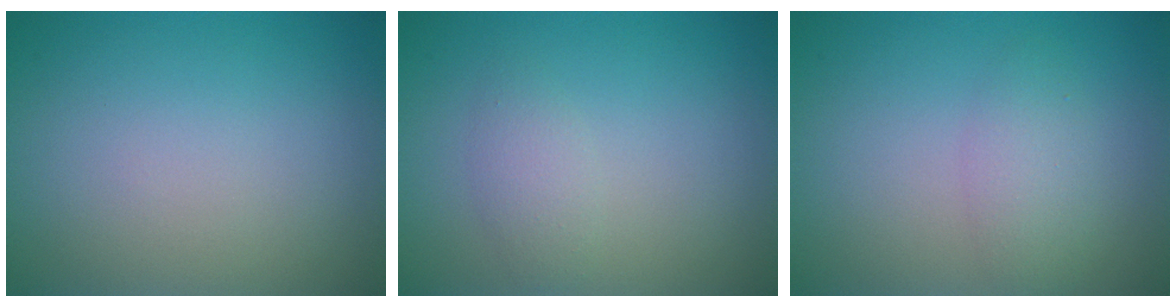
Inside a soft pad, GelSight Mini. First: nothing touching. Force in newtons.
{"total": 1.6, "press": 1.6, "slide": 0.1}
{"total": 2.2, "press": 2.1, "slide": 0.2}